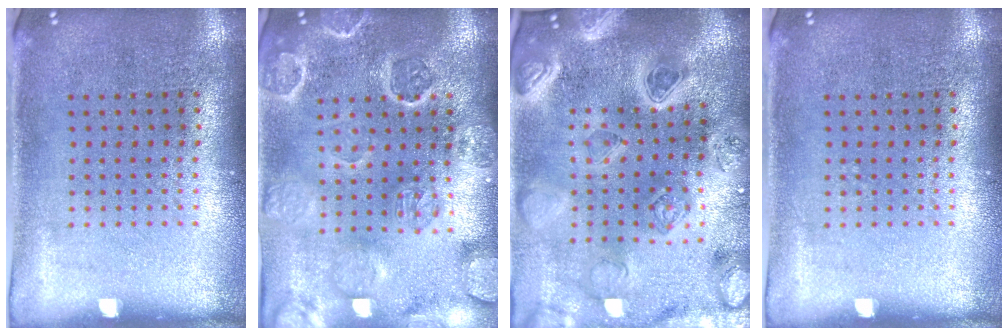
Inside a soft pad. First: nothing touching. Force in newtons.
{"total": 3.3, "press": 3.1, "slide": 1.1}
{"total": 5.0, "press": 4.3, "slide": 2.7}
{"total": 0.0}